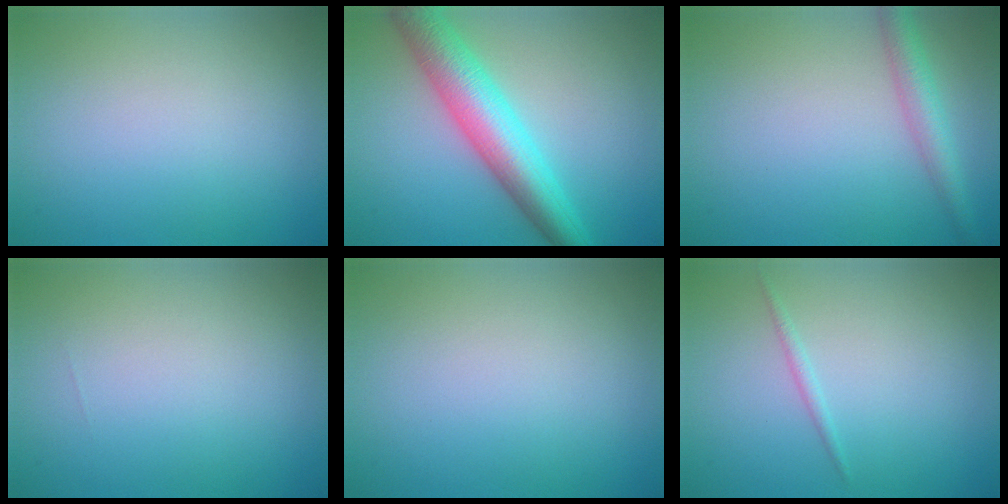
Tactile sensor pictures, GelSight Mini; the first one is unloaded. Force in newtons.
{"total": 7.3, "press": 7.3, "slide": 0.2}
{"total": 3.2, "press": 3.2, "slide": 0.1}
{"total": 0.0}
{"total": 0.0}
{"total": 0.8, "press": 0.8, "slide": 0.0}